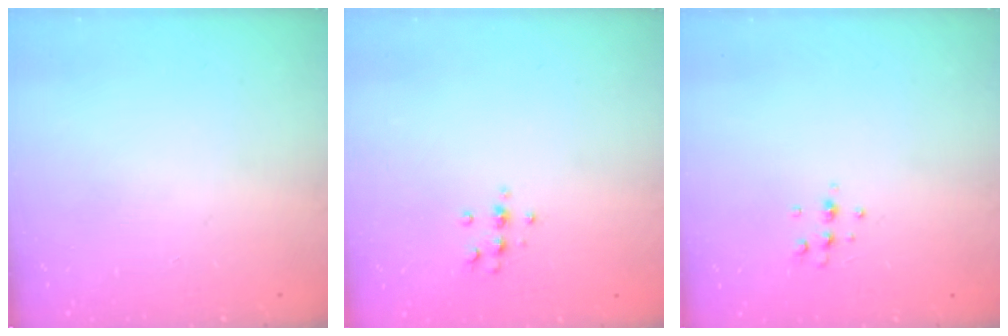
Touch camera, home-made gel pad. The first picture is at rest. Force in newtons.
{"total": 4.9, "press": 4.8, "slide": 1.2}
{"total": 5.4, "press": 5.3, "slide": 1.1}